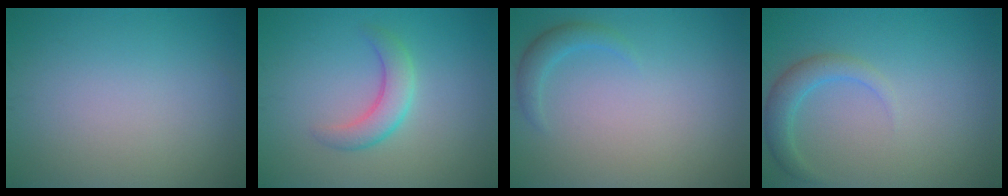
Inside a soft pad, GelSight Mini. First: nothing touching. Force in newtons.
{"total": 2.9, "press": 2.9, "slide": 0.2}
{"total": 1.6, "press": 1.6, "slide": 0.1}
{"total": 2.4, "press": 2.4, "slide": 0.2}